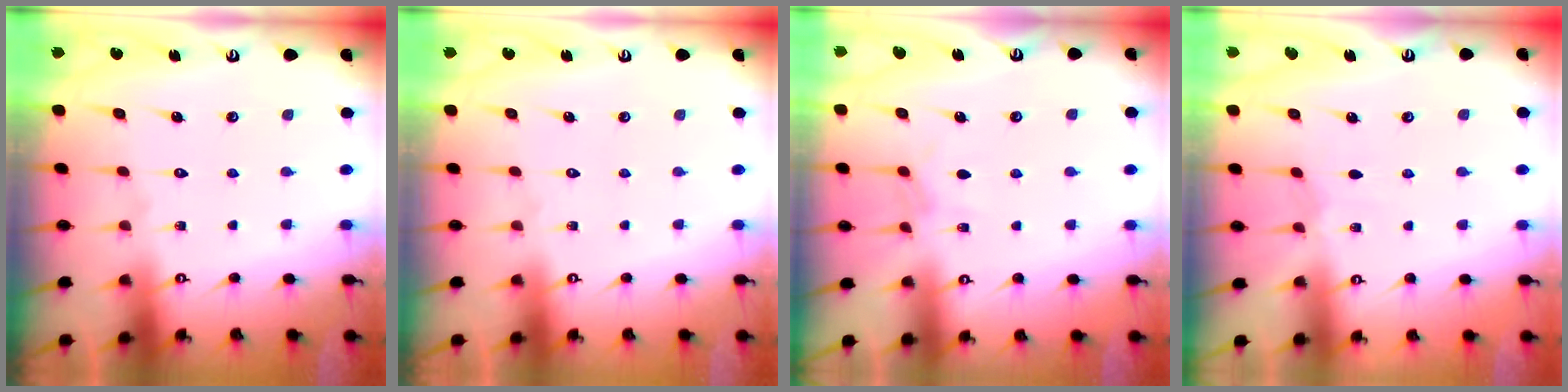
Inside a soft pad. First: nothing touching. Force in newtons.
{"total": 0.0}
{"total": 4.0, "press": 4.0, "slide": 0.2}
{"total": 1.7, "press": 1.7, "slide": 0.4}